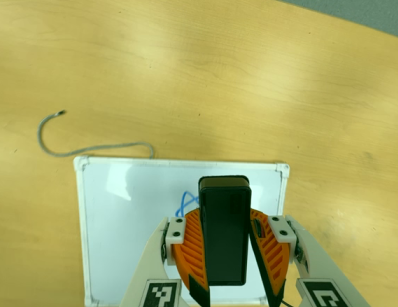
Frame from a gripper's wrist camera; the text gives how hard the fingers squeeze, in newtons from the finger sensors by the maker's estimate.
{"total": 8.6, "left": 7.9, "right": 9.2}